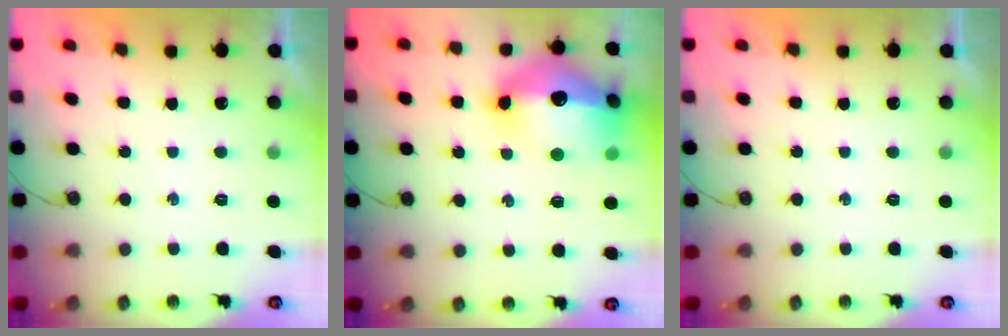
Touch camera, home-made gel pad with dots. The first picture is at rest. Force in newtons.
{"total": 20.6, "press": 20.5, "slide": 1.8}
{"total": 0.0}